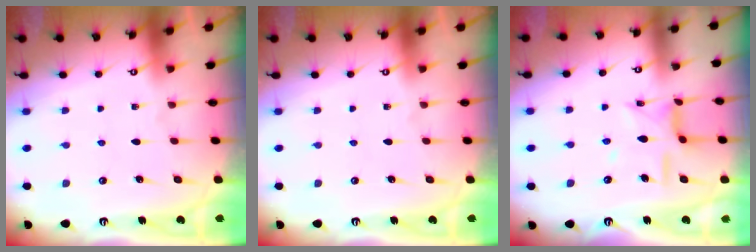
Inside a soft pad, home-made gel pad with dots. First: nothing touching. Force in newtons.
{"total": 0.0}
{"total": 9.8, "press": 9.8, "slide": 0.9}